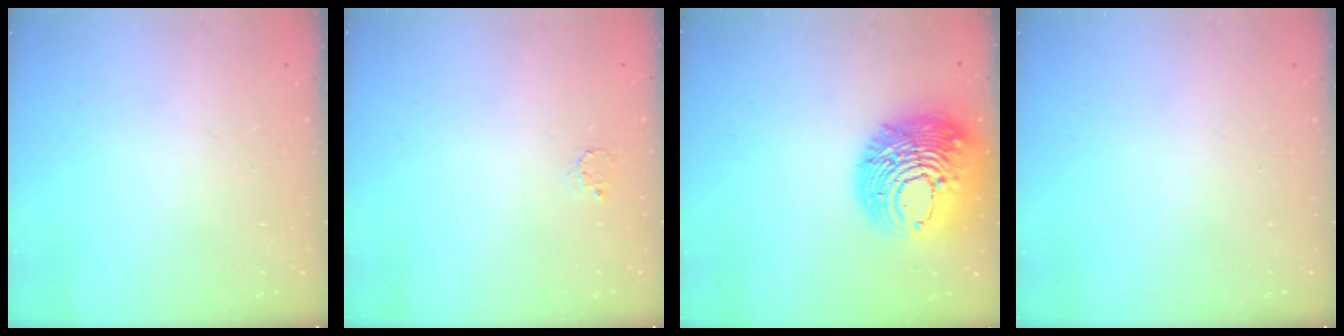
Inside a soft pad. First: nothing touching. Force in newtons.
{"total": 2.3, "press": 2.3, "slide": 0.2}
{"total": 19.1, "press": 19.0, "slide": 2.1}
{"total": 0.0}